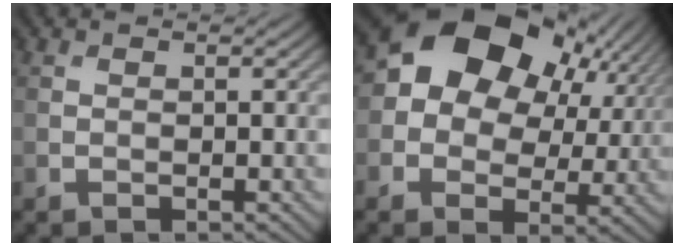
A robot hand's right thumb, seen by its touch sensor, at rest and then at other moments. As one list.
[{"total": 15.5, "force": [5.0, 11.3, 9.2], "torque": [-0.169, 0.011, 0.091]}]